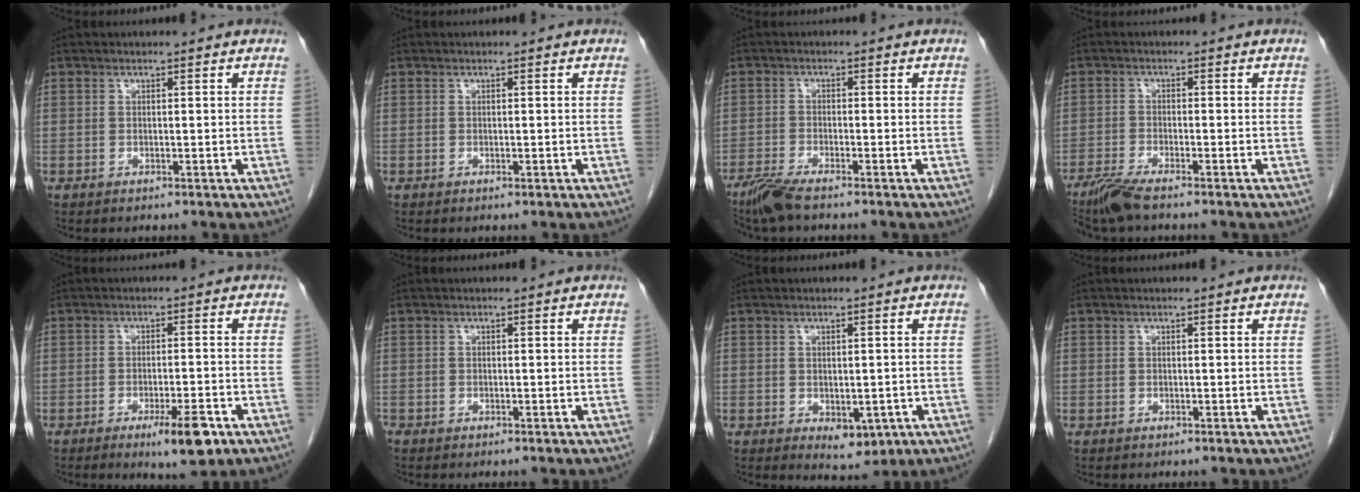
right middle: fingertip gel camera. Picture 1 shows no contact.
{"total": 0.0}
{"total": 4.2, "force": [-3.5, 0.2, 2.4], "torque": [-0.056, -0.013, -0.072]}
{"total": 4.6, "force": [-3.8, 0.2, 2.7], "torque": [-0.059, -0.015, -0.076]}
{"total": 7.0, "force": [-3.6, 1.0, 5.9], "torque": [-0.091, -0.011, -0.049]}
{"total": 0.0}
{"total": 4.1, "force": [-1.3, 2.2, 3.2], "torque": [-0.039, -0.007, -0.004]}
{"total": 0.0}